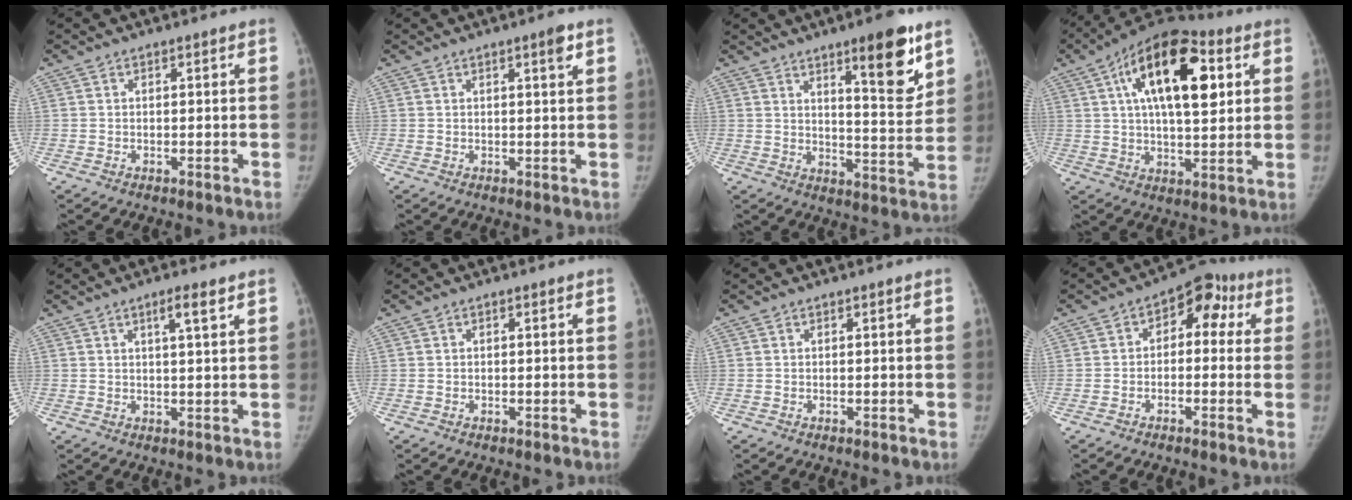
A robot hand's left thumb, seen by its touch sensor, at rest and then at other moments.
{"total": 2.1, "force": [1.2, 0.2, 1.8], "torque": [-0.026, -0.006, 0.018]}
{"total": 12.9, "force": [7.7, 3.1, 9.8], "torque": [-0.111, -0.054, 0.113]}
{"total": 20.2, "force": [6.5, 9.2, 16.8], "torque": [-0.250, 0.000, 0.093]}
{"total": 3.6, "force": [2.0, 0.3, 3.0], "torque": [-0.050, -0.010, 0.033]}
{"total": 0.0}
{"total": 0.0}
{"total": 8.1, "force": [1.3, 5.4, 5.9], "torque": [-0.033, 0.038, 0.004]}